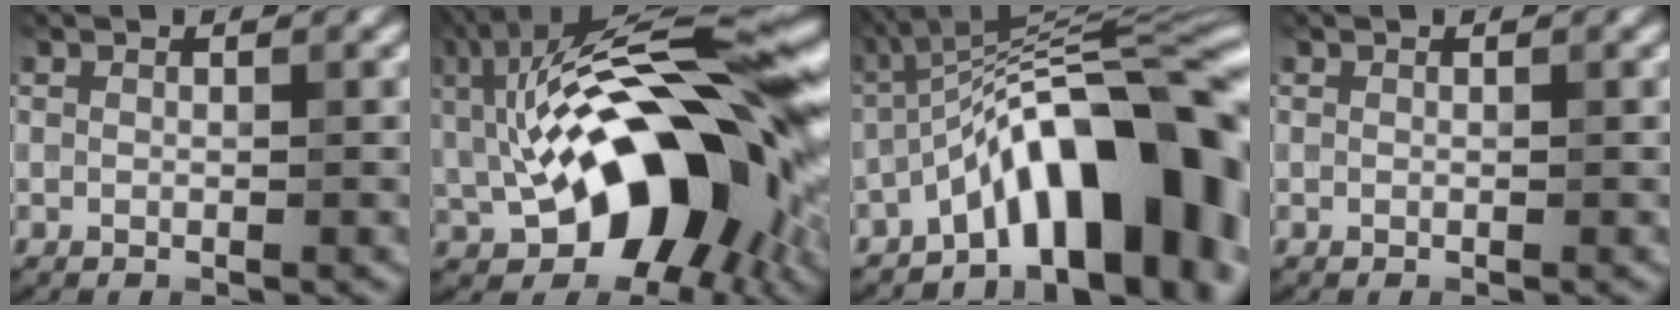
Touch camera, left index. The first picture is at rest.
{"total": 17.1, "force": [0.3, 8.2, 15.0], "torque": [-0.221, 0.026, -0.006]}
{"total": 13.7, "force": [-5.8, 4.7, 11.5], "torque": [-0.147, 0.031, -0.088]}
{"total": 0.0}